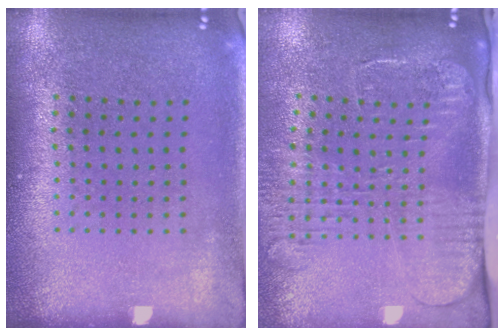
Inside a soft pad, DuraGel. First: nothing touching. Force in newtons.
{"total": 2.6, "press": 2.1, "slide": 1.7}